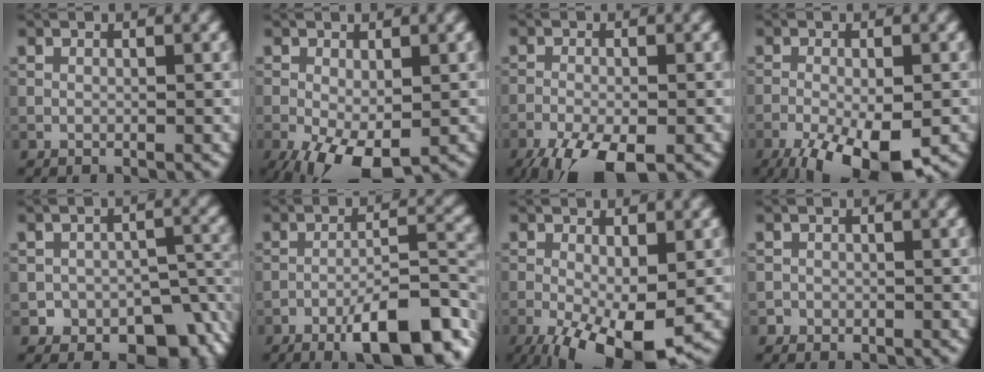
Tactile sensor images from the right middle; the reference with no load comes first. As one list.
[{"total": 6.3, "force": [-2.5, 2.9, 5.0], "torque": [-0.110, -0.019, -0.035]}, {"total": 8.1, "force": [-5.4, 2.6, 5.4], "torque": [-0.103, -0.037, -0.092]}, {"total": 9.0, "force": [-5.1, 2.8, 6.9], "torque": [-0.127, -0.021, -0.083]}, {"total": 7.5, "force": [-4.2, 4.7, 4.1], "torque": [-0.034, -0.010, -0.062]}, {"total": 10.8, "force": [-6.7, 3.0, 7.9], "torque": [-0.118, 0.006, -0.107]}, {"total": 8.5, "force": [-3.5, 3.0, 7.2], "torque": [-0.138, -0.019, -0.052]}, {"total": 0.9, "force": [-0.4, 0.7, 0.0], "torque": [0.006, -0.002, -0.006]}]